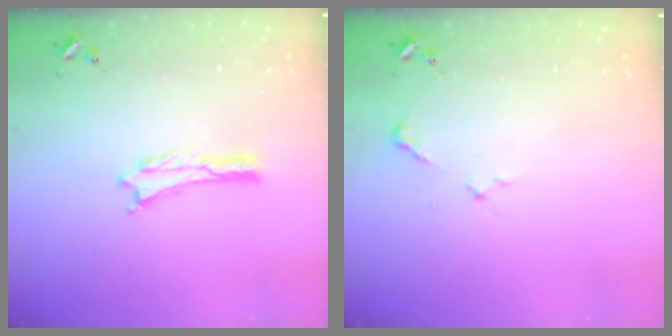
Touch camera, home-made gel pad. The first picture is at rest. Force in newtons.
{"total": 2.4, "press": 2.3, "slide": 0.3}